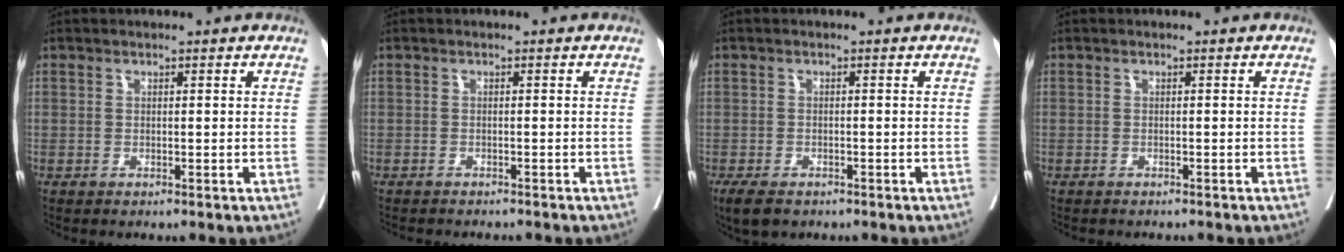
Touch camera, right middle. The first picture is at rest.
{"total": 4.9, "force": [-4.5, 1.0, 1.8], "torque": [-0.022, -0.004, -0.058]}
{"total": 4.1, "force": [-2.9, 1.8, 2.2], "torque": [-0.039, -0.008, -0.044]}
{"total": 2.5, "force": [-2.3, 0.5, 0.8], "torque": [-0.014, -0.004, -0.028]}